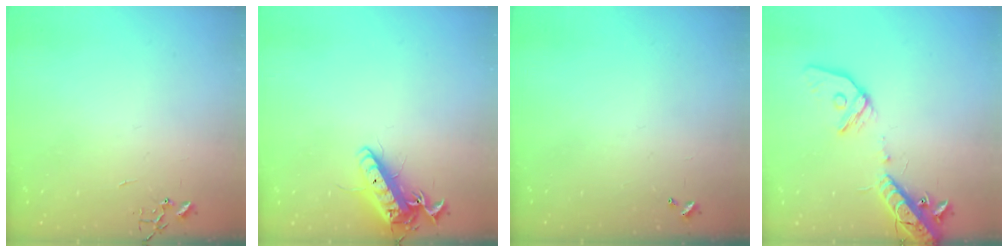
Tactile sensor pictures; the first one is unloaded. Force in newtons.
{"total": 15.4, "press": 15.1, "slide": 2.8}
{"total": 0.0}
{"total": 16.7, "press": 16.3, "slide": 3.5}